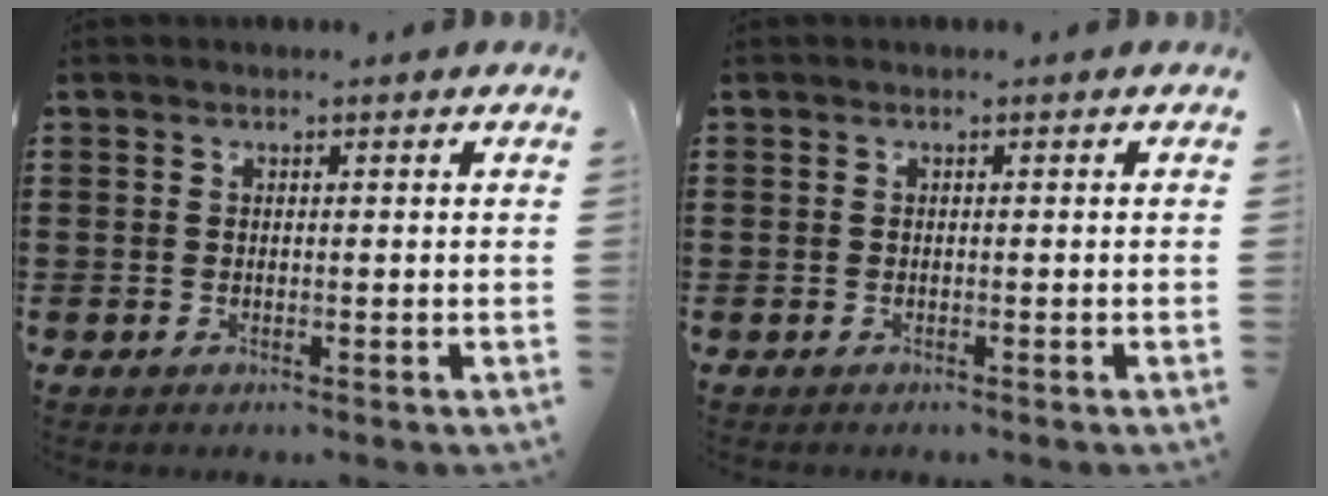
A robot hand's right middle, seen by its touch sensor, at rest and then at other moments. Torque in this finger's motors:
{"motor_torque": [-0.23, 0.43, 0.13, 0.02]}